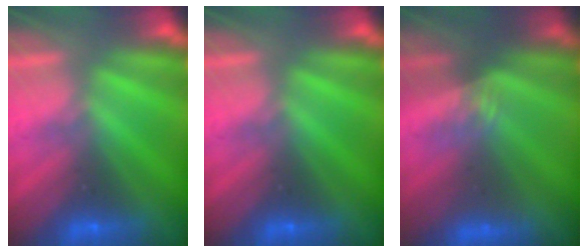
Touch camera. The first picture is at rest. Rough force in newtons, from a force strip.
{"total": 0.0}
{"total": 3.0}